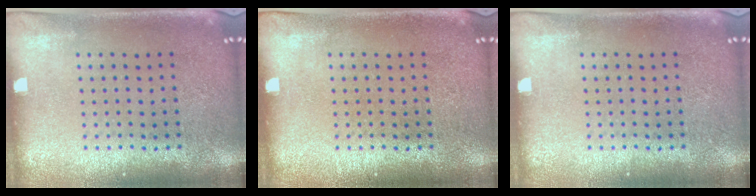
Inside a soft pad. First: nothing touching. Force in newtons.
{"total": 0.0}
{"total": 0.0}